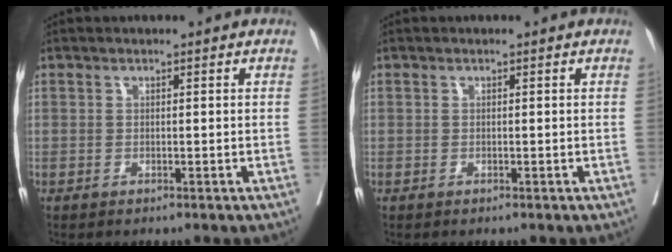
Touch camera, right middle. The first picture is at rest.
{"total": 0.0}